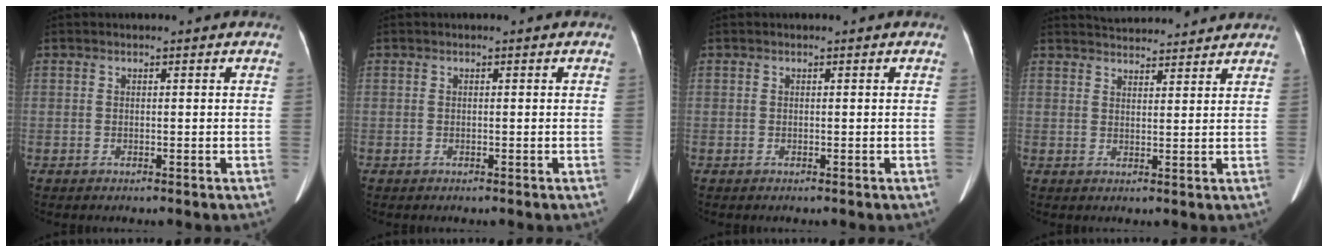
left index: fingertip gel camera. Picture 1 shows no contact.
{"total": 0.0}
{"total": 0.0}
{"total": 10.7, "force": [10.3, 1.5, 2.4], "torque": [-0.041, 0.020, 0.140]}